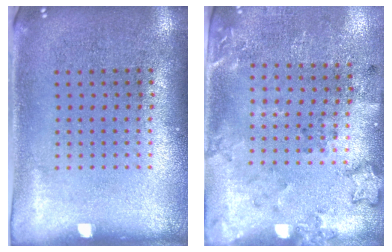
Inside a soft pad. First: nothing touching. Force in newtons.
{"total": 2.0, "press": 1.4, "slide": 1.4}